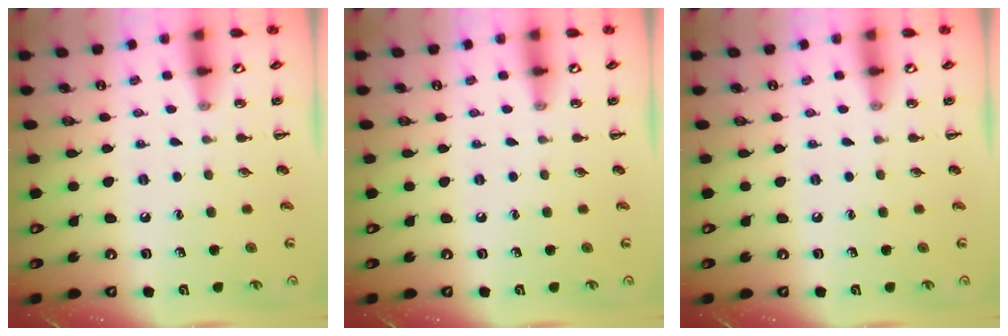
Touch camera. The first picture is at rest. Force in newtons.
{"total": 0.0}
{"total": 0.0}